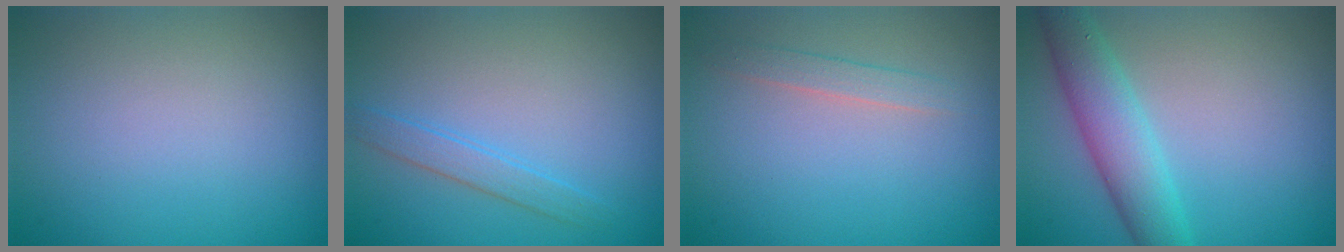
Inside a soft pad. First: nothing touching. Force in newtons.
{"total": 1.7, "press": 1.7, "slide": 0.1}
{"total": 1.3, "press": 1.3, "slide": 0.1}
{"total": 4.0, "press": 4.0, "slide": 0.2}